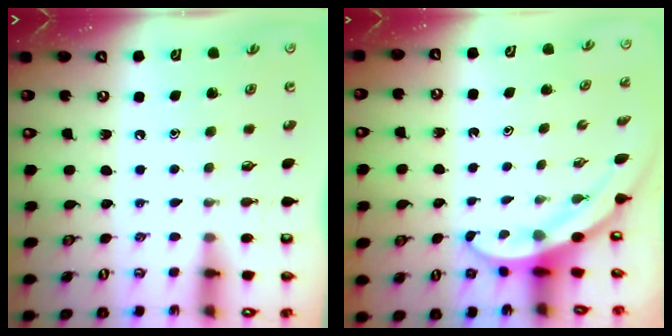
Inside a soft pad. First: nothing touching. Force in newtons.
{"total": 3.7, "press": 3.7, "slide": 0.1}